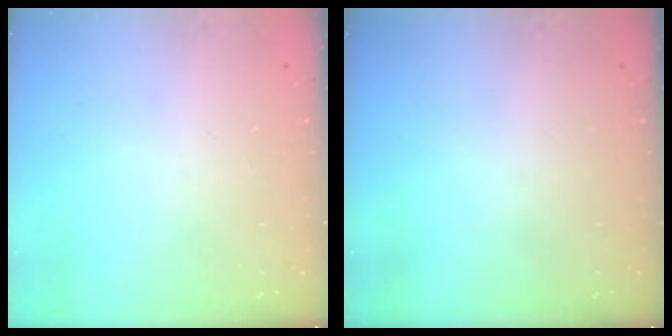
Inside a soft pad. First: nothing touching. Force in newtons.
{"total": 0.0}